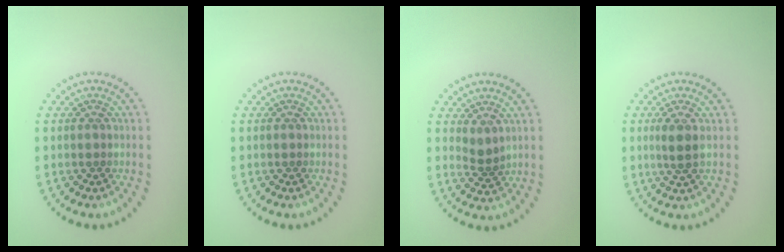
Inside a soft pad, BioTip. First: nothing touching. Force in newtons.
{"total": 0.0}
{"total": 1.5, "press": 1.0, "slide": 1.1}
{"total": 1.9, "press": 1.5, "slide": 1.1}